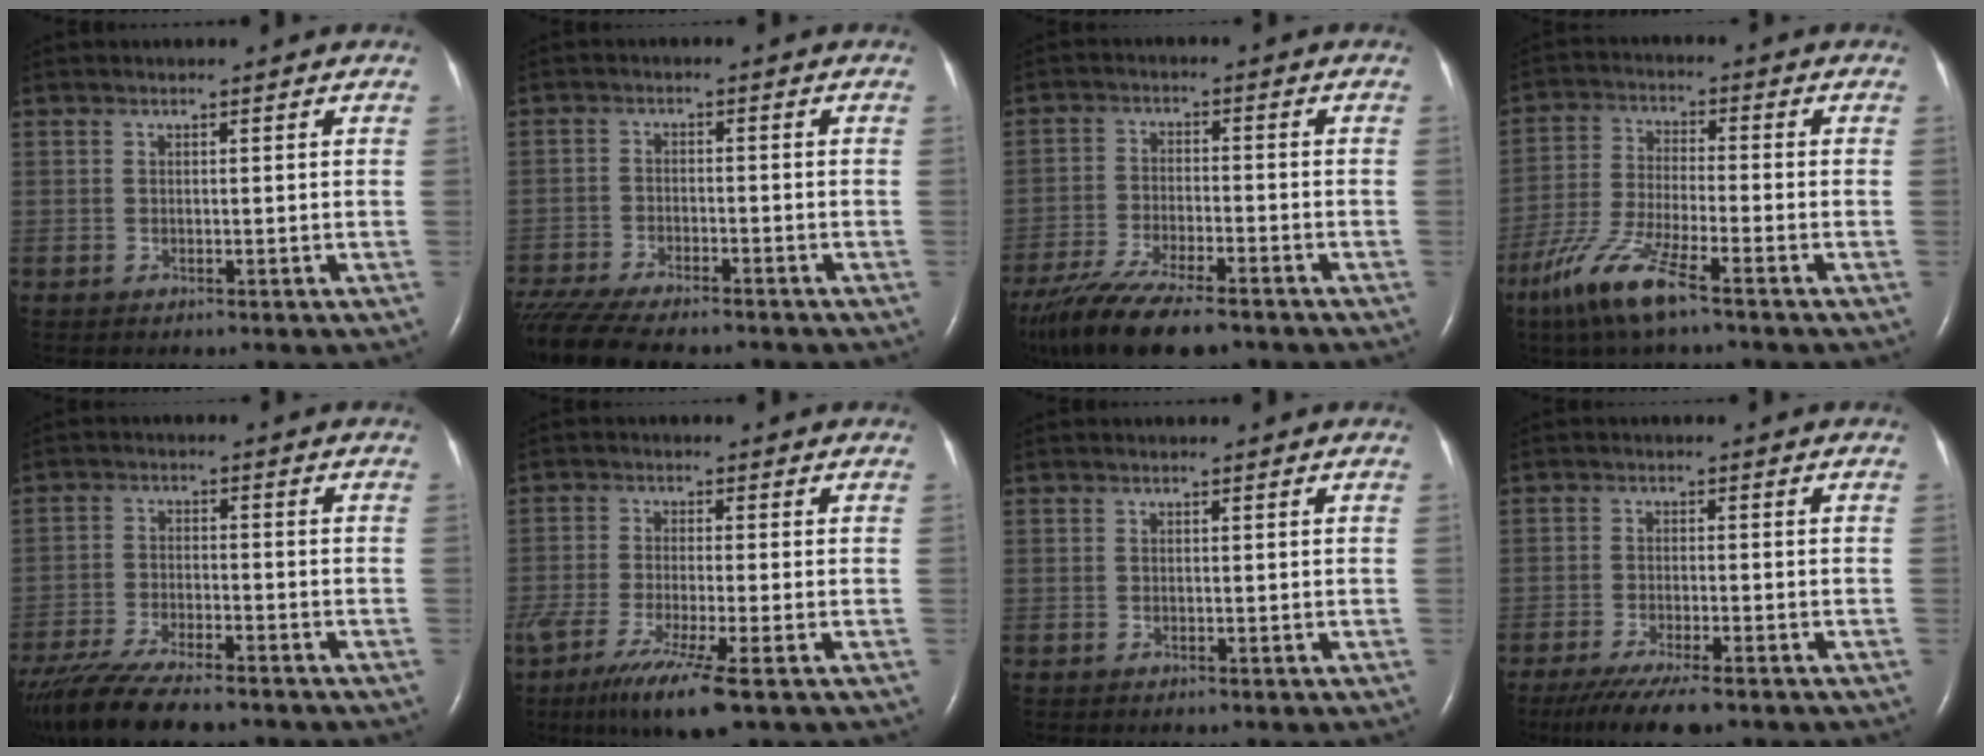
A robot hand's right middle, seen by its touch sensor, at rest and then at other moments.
{"total": 14.3, "force": [-12.4, 3.0, 6.6], "torque": [-0.136, -0.019, -0.190]}
{"total": 15.6, "force": [-12.3, 3.5, 9.0], "torque": [-0.180, -0.032, -0.205]}
{"total": 9.6, "force": [-6.3, 0.9, 7.3], "torque": [-0.160, -0.023, -0.125]}
{"total": 14.4, "force": [-11.9, 2.7, 7.5], "torque": [-0.143, -0.030, -0.194]}
{"total": 10.3, "force": [-6.2, 0.3, 8.2], "torque": [-0.147, -0.031, -0.103]}
{"total": 0.0}
{"total": 9.0, "force": [-6.9, 1.5, 5.6], "torque": [-0.091, -0.019, -0.109]}